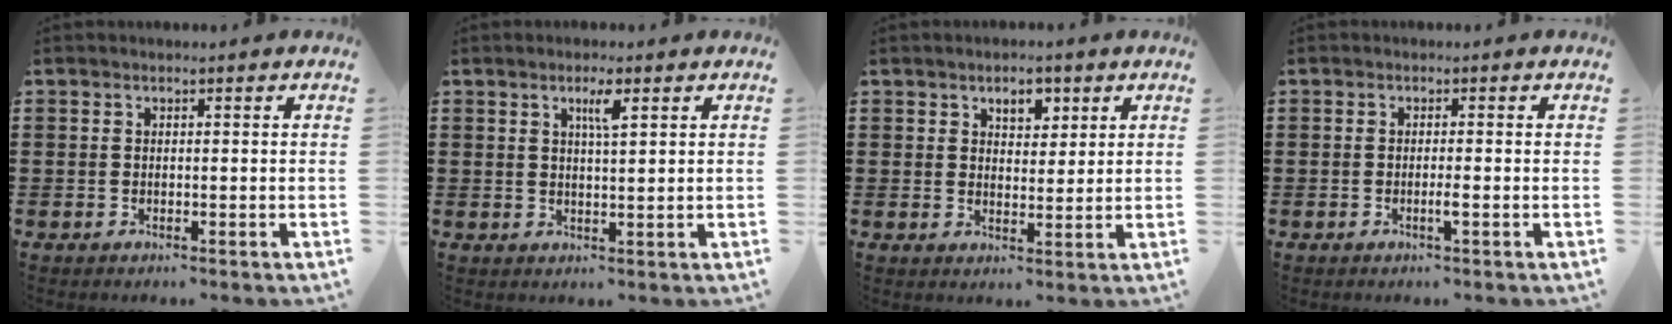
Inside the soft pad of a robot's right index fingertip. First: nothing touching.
{"total": 2.9, "force": [1.4, 0.4, 2.5], "torque": [-0.046, 0.000, 0.020]}
{"total": 3.7, "force": [2.3, 2.2, 1.8], "torque": [-0.029, 0.004, 0.037]}
{"total": 1.5, "force": [-0.6, -0.1, 1.4], "torque": [-0.025, -0.004, -0.011]}